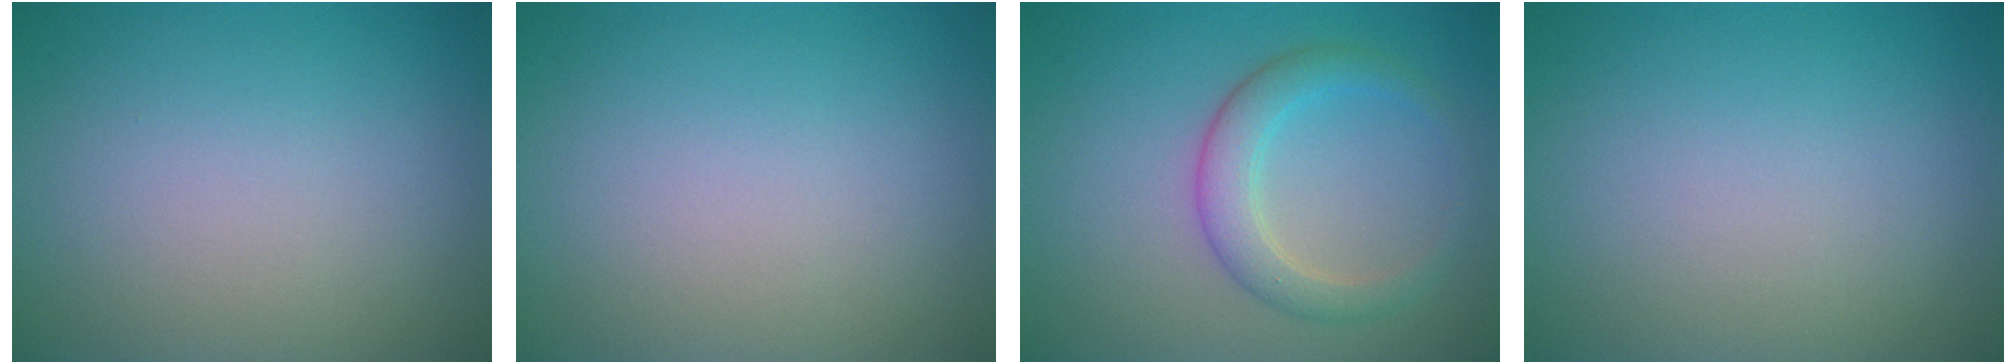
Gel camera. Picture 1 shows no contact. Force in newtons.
{"total": 0.0}
{"total": 3.3, "press": 3.3, "slide": 0.1}
{"total": 0.0}